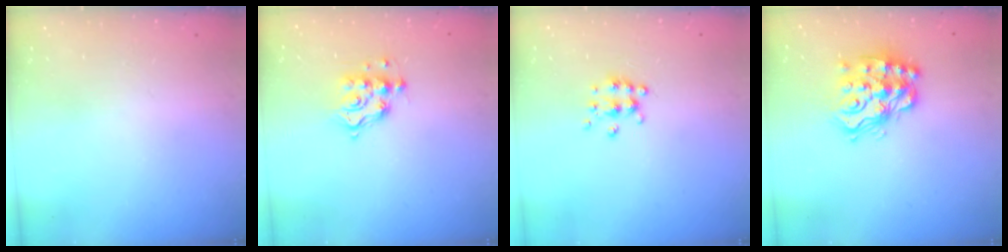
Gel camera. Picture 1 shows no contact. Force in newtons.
{"total": 8.6, "press": 8.6, "slide": 0.5}
{"total": 6.4, "press": 6.4, "slide": 0.6}
{"total": 16.0, "press": 15.9, "slide": 1.1}